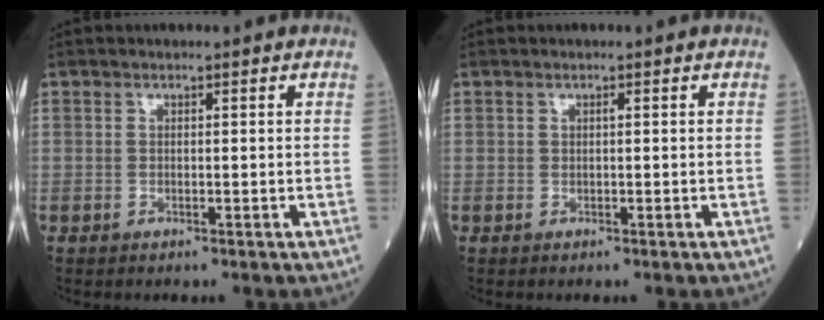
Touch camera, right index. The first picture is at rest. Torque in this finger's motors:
{"motor_torque": [0.21, 0.07, -0.02, 0.01]}